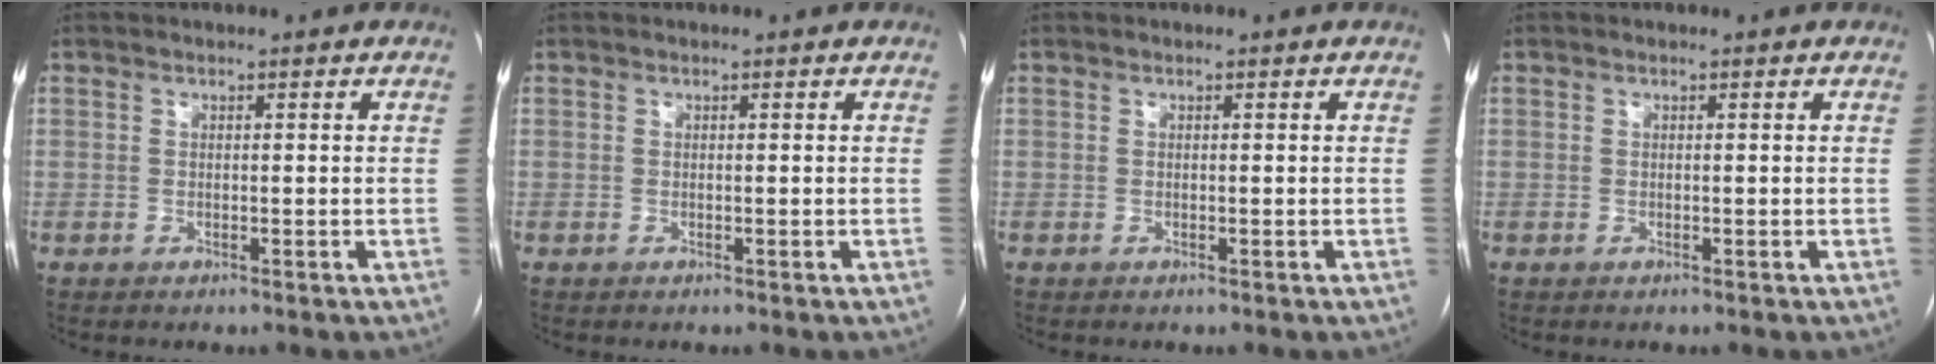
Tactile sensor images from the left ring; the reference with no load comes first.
{"total": 0.0}
{"total": 0.0}
{"total": 0.0}